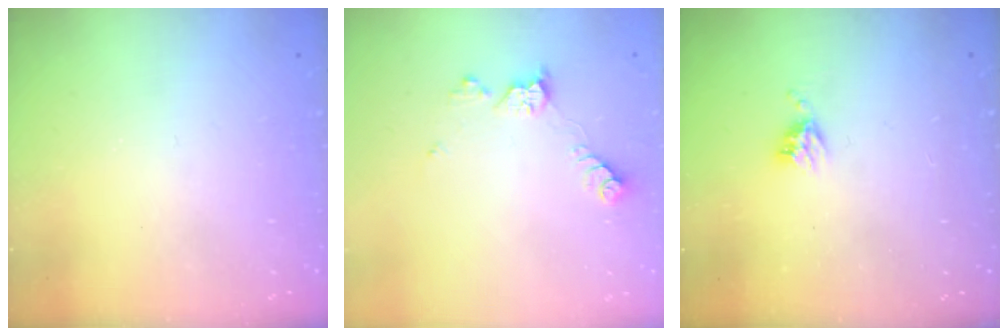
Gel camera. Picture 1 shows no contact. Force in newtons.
{"total": 8.8, "press": 8.8, "slide": 0.4}
{"total": 4.8, "press": 4.8, "slide": 0.4}